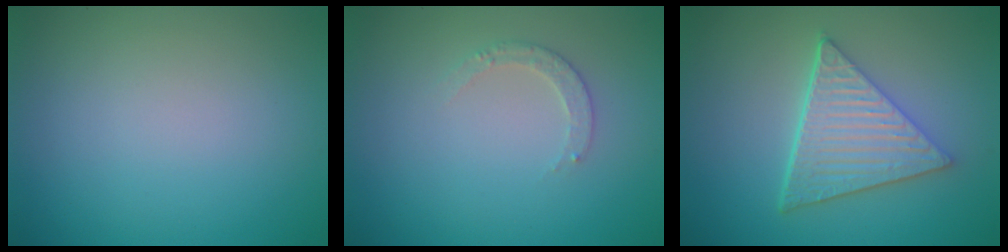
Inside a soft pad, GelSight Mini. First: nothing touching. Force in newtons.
{"total": 1.5, "press": 1.5, "slide": 0.2}
{"total": 5.9, "press": 4.3, "slide": 4.0}